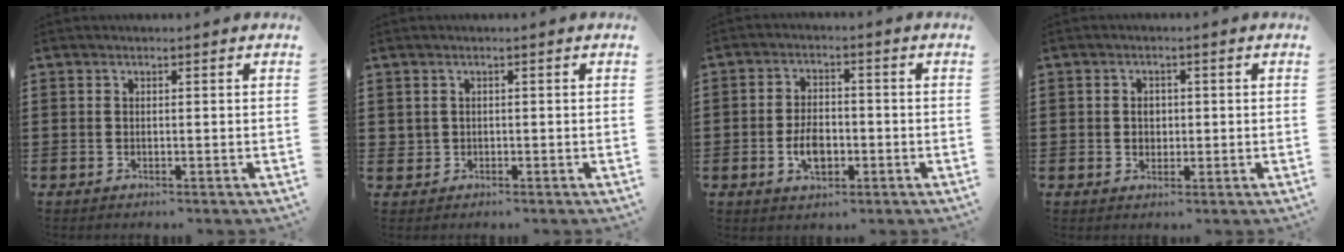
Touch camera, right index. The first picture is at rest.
{"total": 0.8, "force": [-0.1, 0.7, 0.1], "torque": [-0.005, 0.003, -0.003]}
{"total": 5.0, "force": [-1.4, 2.8, 3.9], "torque": [-0.077, -0.004, -0.029]}
{"total": 2.0, "force": [0.1, 1.6, 1.2], "torque": [-0.020, 0.002, -0.002]}